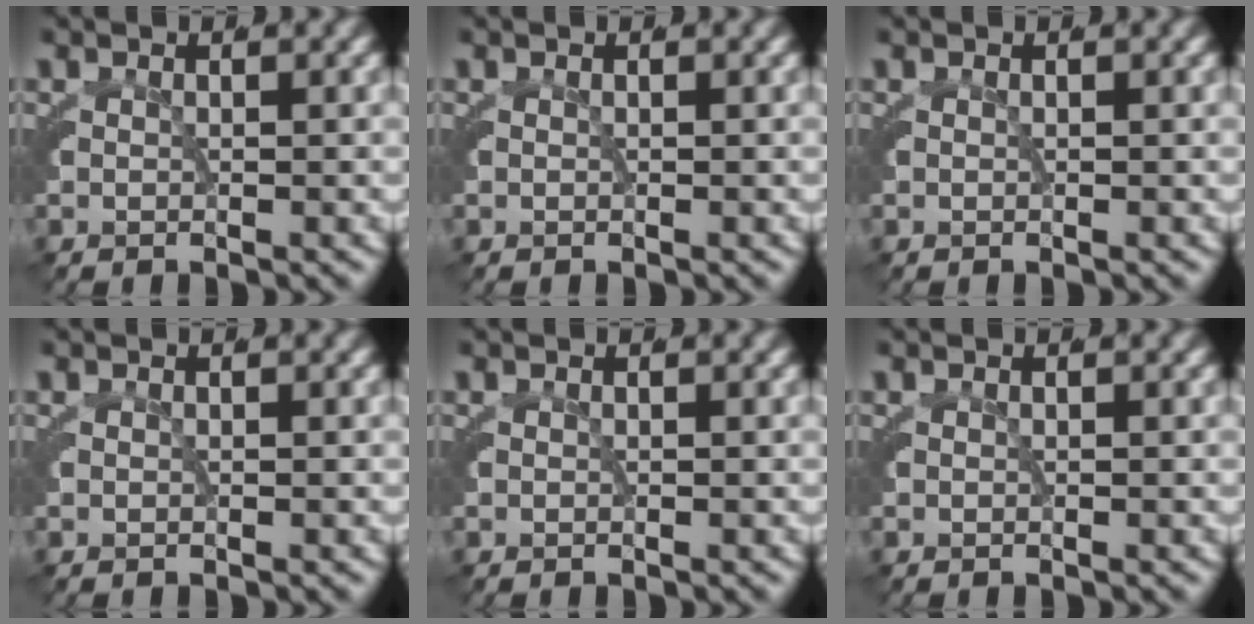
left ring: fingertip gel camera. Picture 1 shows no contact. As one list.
[{"total": 0.0}, {"total": 0.0}, {"total": 0.0}, {"total": 0.0}, {"total": 0.0}]